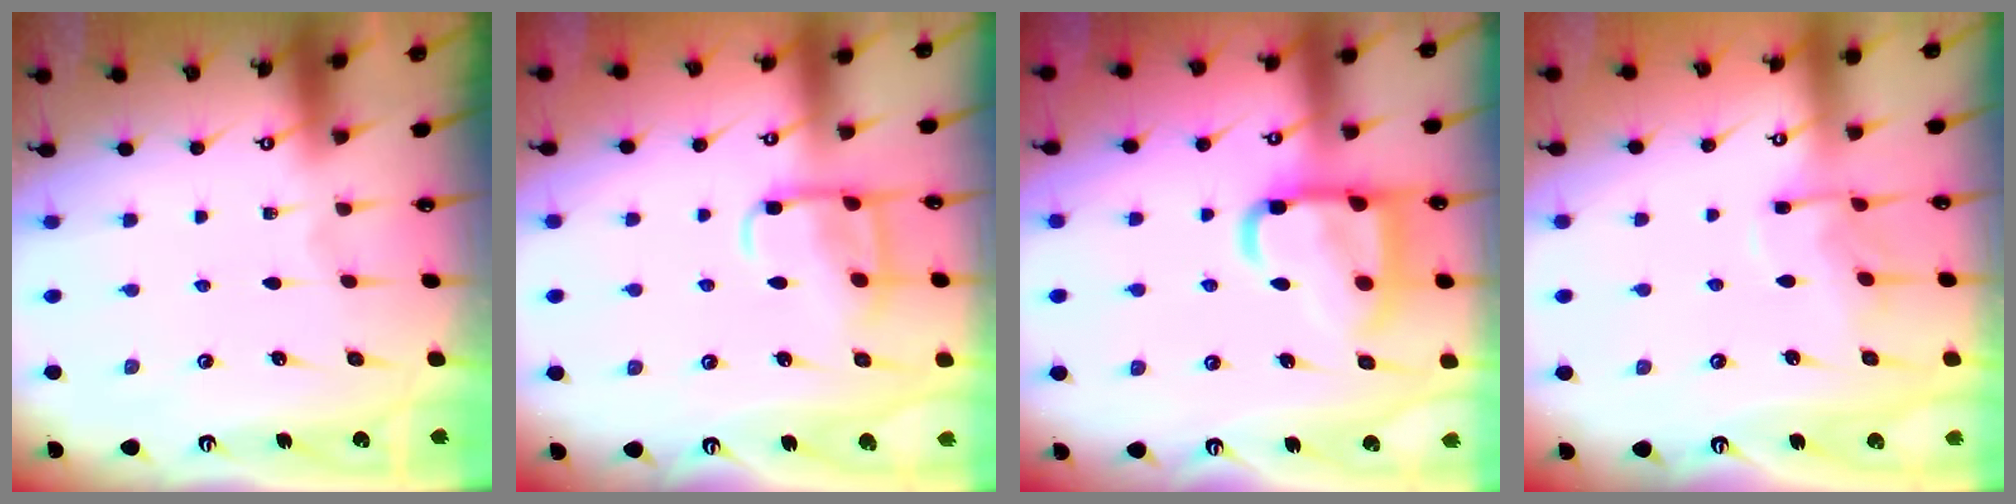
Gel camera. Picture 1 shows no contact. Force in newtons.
{"total": 9.9, "press": 9.9, "slide": 0.4}
{"total": 18.0, "press": 17.9, "slide": 1.7}
{"total": 7.6, "press": 7.6, "slide": 0.6}